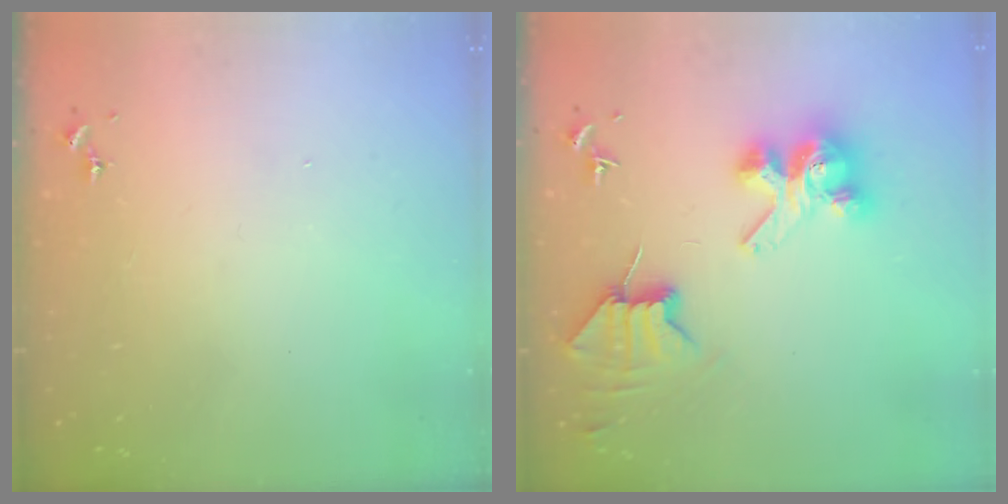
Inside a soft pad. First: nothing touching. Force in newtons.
{"total": 8.9, "press": 8.8, "slide": 1.3}